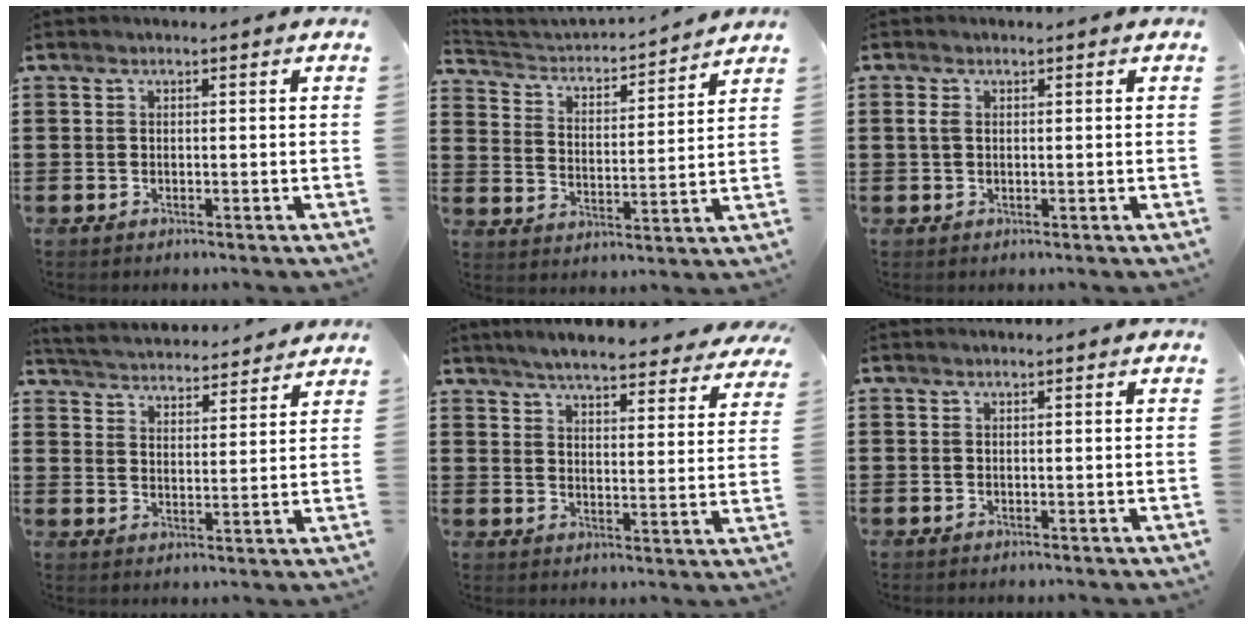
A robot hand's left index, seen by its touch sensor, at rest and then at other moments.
{"total": 2.7, "force": [2.7, 0.3, 0.5], "torque": [-0.031, -0.031, 0.036]}
{"total": 1.5, "force": [0.3, 0.9, 1.2], "torque": [-0.035, 0.002, 0.002]}
{"total": 3.8, "force": [3.8, -0.2, -0.2], "torque": [-0.019, -0.030, 0.061]}
{"total": 5.4, "force": [5.1, -0.1, 1.7], "torque": [-0.054, -0.025, 0.089]}
{"total": 0.0}